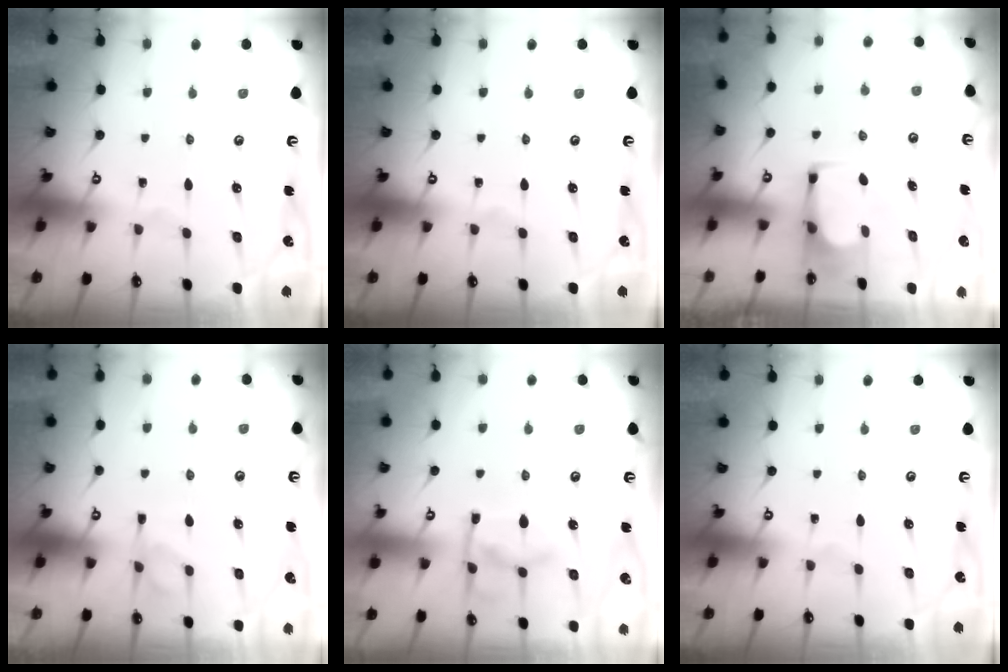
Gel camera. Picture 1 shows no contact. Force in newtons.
{"total": 0.0}
{"total": 2.4, "press": 2.4, "slide": 0.4}
{"total": 1.1, "press": 0.4, "slide": 1.0}
{"total": 8.8, "press": 8.7, "slide": 1.3}
{"total": 0.0}